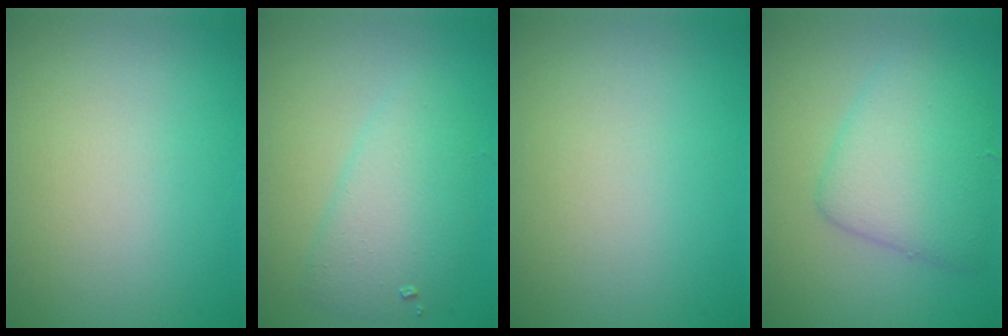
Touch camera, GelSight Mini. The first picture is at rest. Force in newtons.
{"total": 3.8, "press": 3.8, "slide": 0.1}
{"total": 0.0}
{"total": 5.2, "press": 5.2, "slide": 0.1}